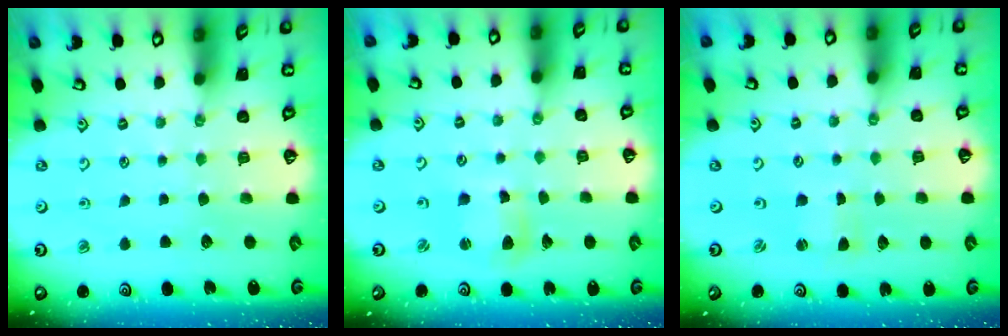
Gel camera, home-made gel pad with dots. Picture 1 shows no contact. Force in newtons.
{"total": 5.8, "press": 5.7, "slide": 0.5}
{"total": 0.0}